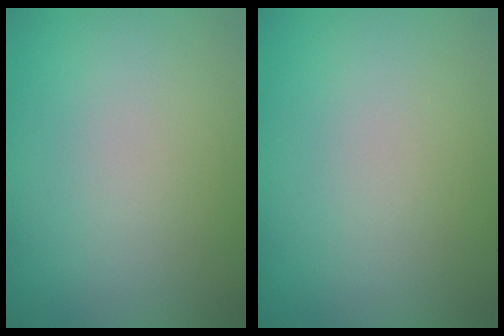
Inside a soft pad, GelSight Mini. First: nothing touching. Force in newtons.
{"total": 0.0}